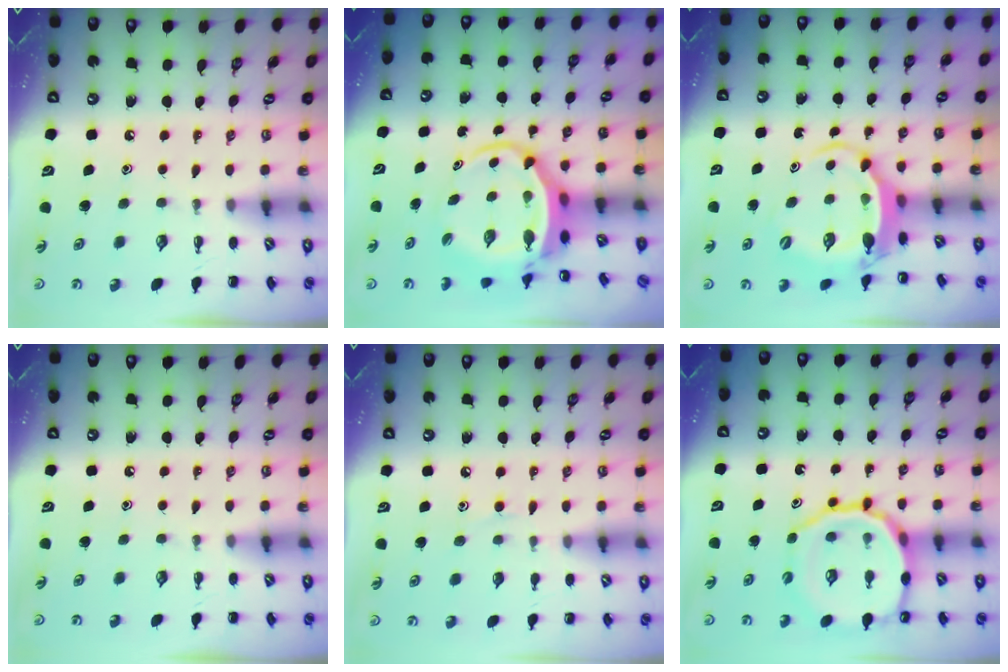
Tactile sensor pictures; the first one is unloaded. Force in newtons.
{"total": 6.6, "press": 6.4, "slide": 1.5}
{"total": 5.5, "press": 5.4, "slide": 1.0}
{"total": 0.0}
{"total": 6.4, "press": 6.1, "slide": 2.0}
{"total": 16.7, "press": 16.6, "slide": 2.0}